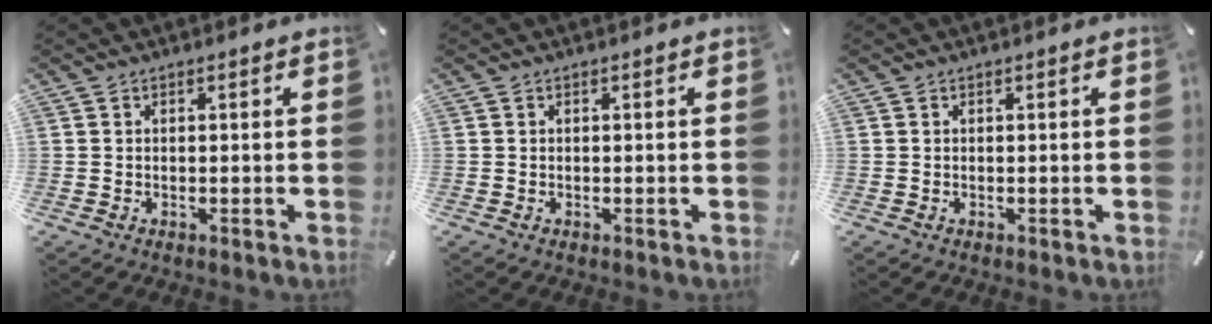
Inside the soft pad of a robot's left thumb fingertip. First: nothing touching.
{"total": 0.0}
{"total": 0.0}